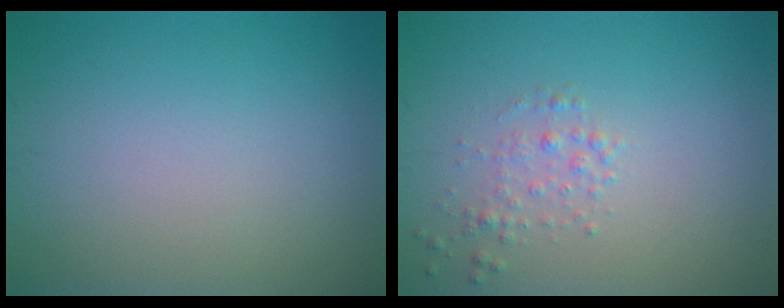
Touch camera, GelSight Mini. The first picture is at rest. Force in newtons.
{"total": 1.4, "press": 1.4, "slide": 0.1}